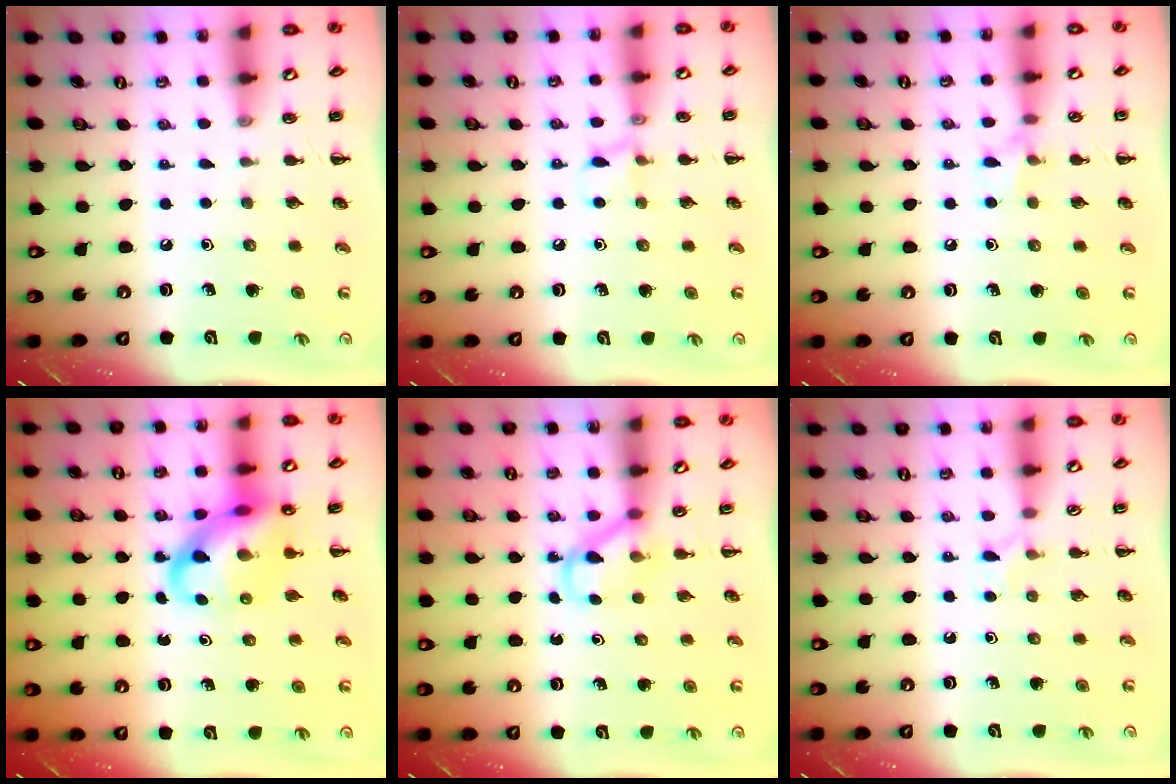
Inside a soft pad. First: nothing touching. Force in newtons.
{"total": 6.3, "press": 6.0, "slide": 1.8}
{"total": 6.1, "press": 5.9, "slide": 1.3}
{"total": 12.5, "press": 11.9, "slide": 3.5}
{"total": 4.0, "press": 3.9, "slide": 1.0}
{"total": 4.7, "press": 4.5, "slide": 1.4}